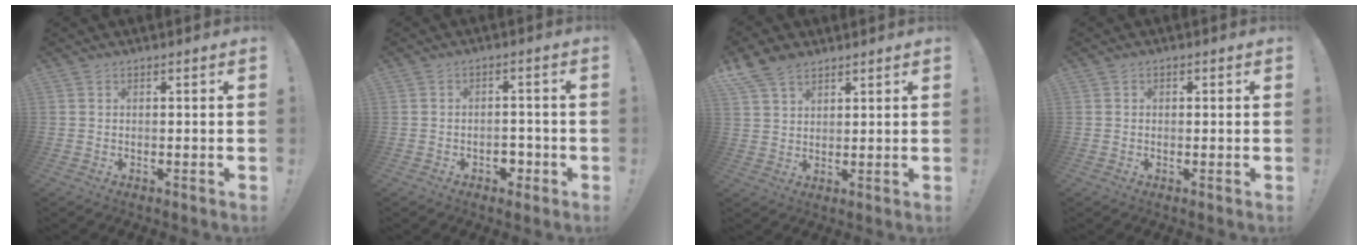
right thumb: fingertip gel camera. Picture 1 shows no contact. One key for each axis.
{"total": 4.3, "fx": -1.9, "fy": 3.1, "fz": 2.2, "tx": -0.017, "ty": 0.004, "tz": -0.033}
{"total": 7.7, "fx": 5.6, "fy": 4.3, "fz": 2.9, "tx": -0.057, "ty": -0.021, "tz": 0.113}
{"total": 0.9, "fx": -0.2, "fy": 0.8, "fz": 0.3, "tx": -0.005, "ty": 0.004, "tz": -0.004}